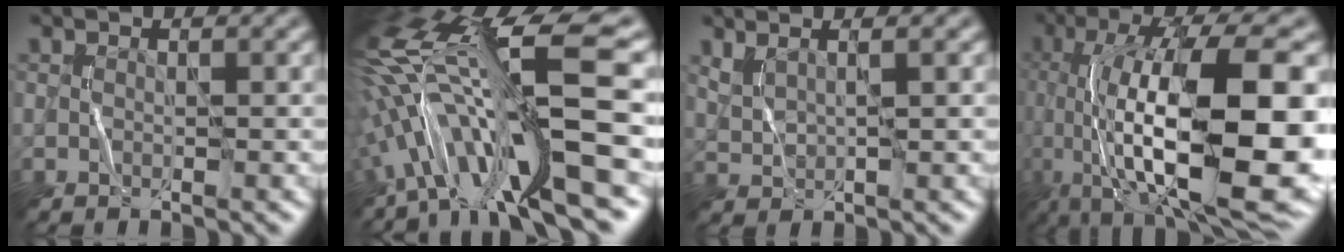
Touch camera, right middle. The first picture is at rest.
{"total": 16.0, "force": [-1.0, 3.7, 15.5], "torque": [-0.285, 0.017, -0.008]}
{"total": 2.1, "force": [1.6, 0.6, 1.1], "torque": [-0.026, 0.001, 0.031]}
{"total": 17.7, "force": [-2.1, 6.5, 16.4], "torque": [-0.257, 0.019, -0.027]}